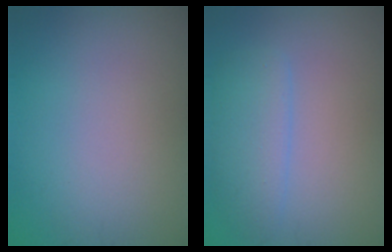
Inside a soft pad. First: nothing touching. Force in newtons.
{"total": 3.1, "press": 3.1, "slide": 0.3}